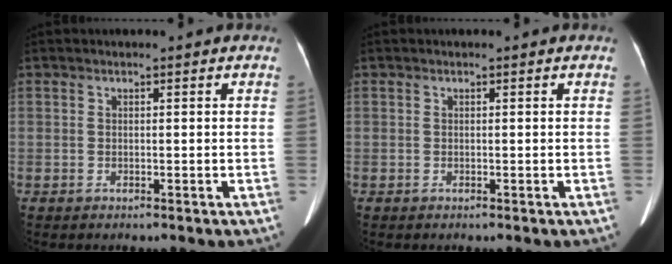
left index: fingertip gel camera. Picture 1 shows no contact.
{"total": 0.0}